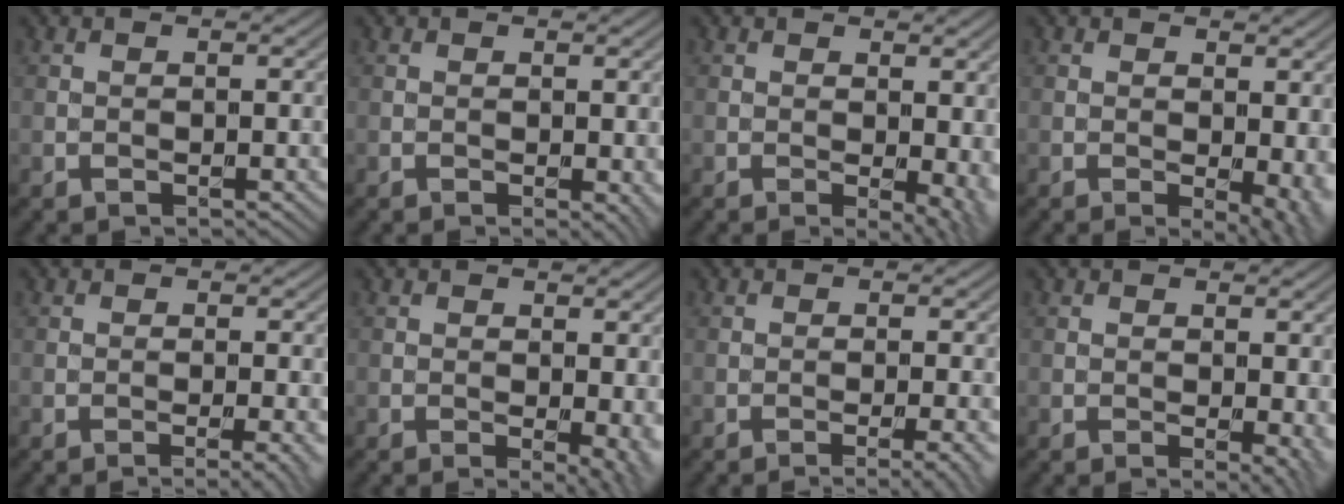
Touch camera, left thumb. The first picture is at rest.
{"total": 1.5, "force": [-0.2, 0.7, 1.3], "torque": [-0.013, -0.008, -0.001]}
{"total": 5.1, "force": [-0.2, 2.3, 4.6], "torque": [-0.058, -0.008, 0.003]}
{"total": 5.1, "force": [-0.1, 2.1, 4.6], "torque": [-0.058, -0.008, 0.004]}
{"total": 2.7, "force": [-1.1, 0.4, 2.4], "torque": [-0.029, 0.003, -0.022]}
{"total": 3.9, "force": [-0.4, 1.1, 3.7], "torque": [-0.044, -0.005, -0.004]}
{"total": 3.5, "force": [-1.7, 0.6, 3.0], "torque": [-0.034, 0.005, -0.031]}
{"total": 3.1, "force": [-0.2, 1.2, 2.8], "torque": [-0.035, -0.006, -0.004]}